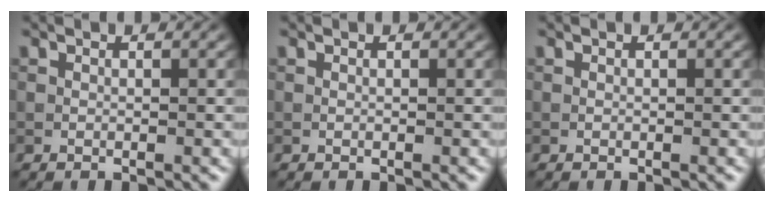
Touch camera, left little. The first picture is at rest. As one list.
[{"total": 0.0}, {"total": 0.0}]